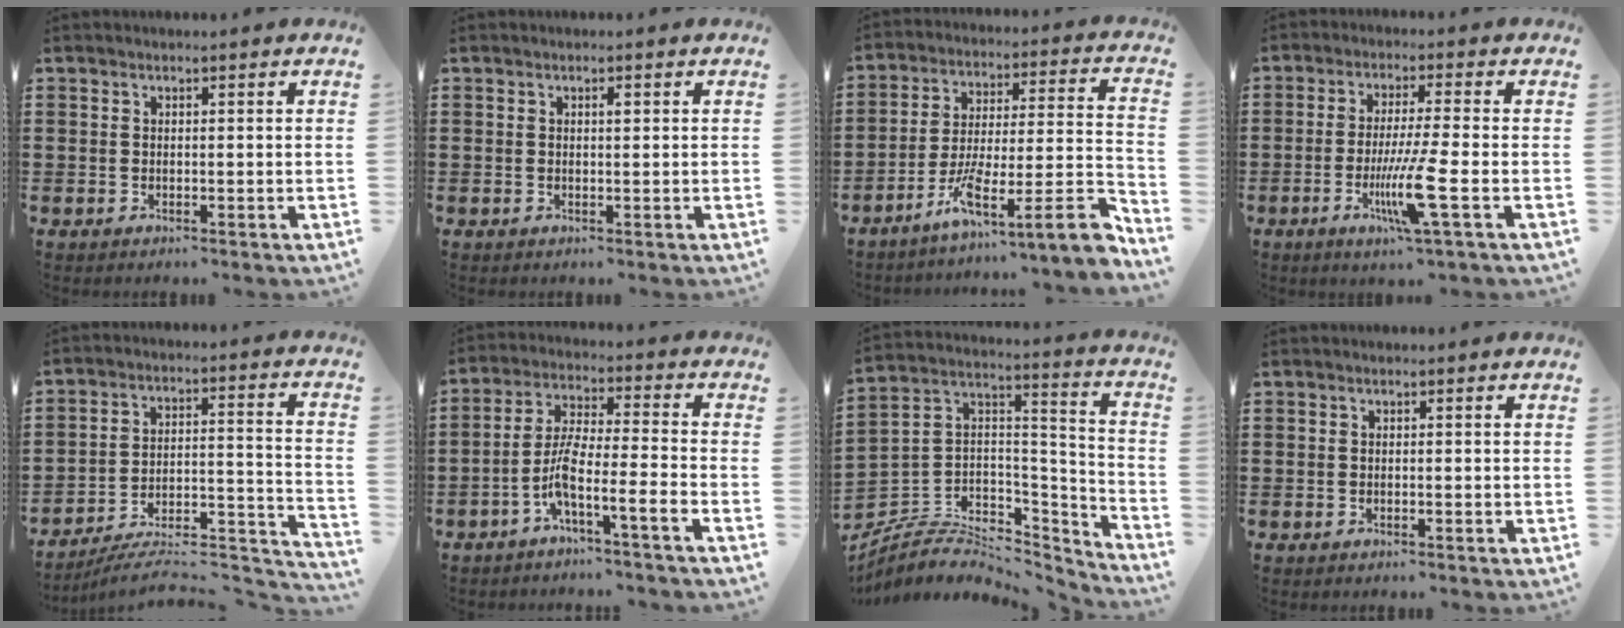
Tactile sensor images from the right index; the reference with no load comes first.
{"total": 0.8, "force": [0.2, 0.3, 0.7], "torque": [-0.015, 0.000, 0.004]}
{"total": 11.2, "force": [-6.4, 1.8, 9.0], "torque": [-0.135, -0.004, -0.113]}
{"total": 9.0, "force": [-2.9, 0.2, 8.5], "torque": [-0.168, -0.023, -0.056]}
{"total": 7.7, "force": [-6.9, 1.5, 3.2], "torque": [-0.039, 0.010, -0.134]}
{"total": 6.6, "force": [-4.1, -0.1, 5.1], "torque": [-0.119, -0.017, -0.087]}
{"total": 5.6, "force": [-3.9, 3.5, 2.1], "torque": [-0.058, -0.006, -0.078]}
{"total": 0.0}